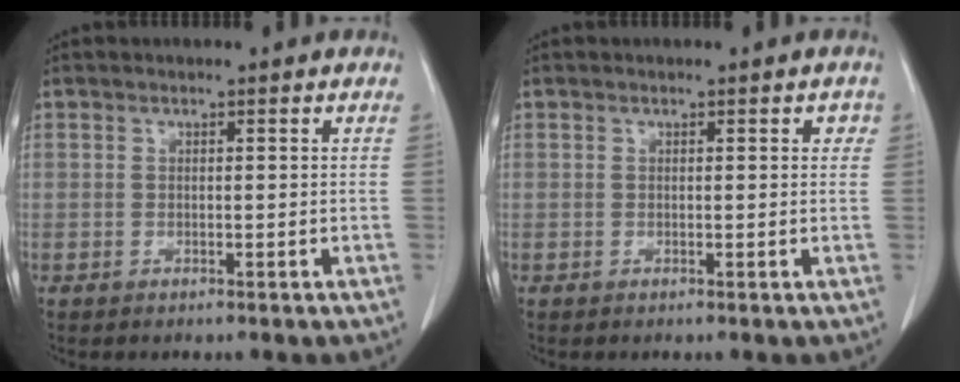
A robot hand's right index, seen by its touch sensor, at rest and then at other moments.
{"total": 1.2, "force": [0.4, 0.7, 0.9], "torque": [-0.006, 0.005, 0.004]}